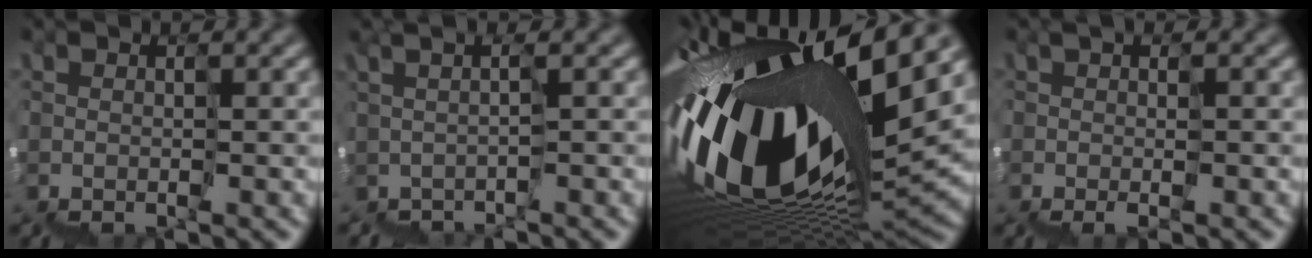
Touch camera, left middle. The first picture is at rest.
{"total": 1.2, "force": [0.6, -1.0, -0.2], "torque": [0.001, 0.009, 0.007]}
{"total": 15.4, "force": [3.0, 6.0, 13.8], "torque": [-0.276, -0.024, 0.062]}
{"total": 0.8, "force": [0.6, -0.3, 0.3], "torque": [0.000, 0.009, 0.019]}